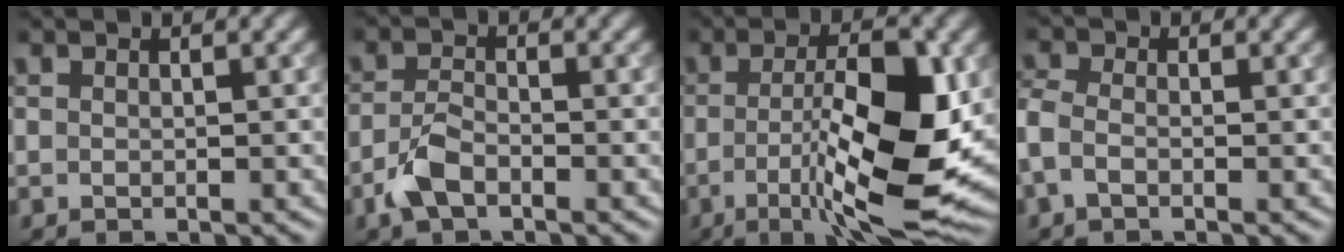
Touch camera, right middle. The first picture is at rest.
{"total": 2.9, "force": [-1.7, 1.3, 1.9], "torque": [-0.046, 0.001, -0.041]}
{"total": 11.4, "force": [-1.5, 3.3, 10.9], "torque": [-0.175, -0.011, -0.022]}
{"total": 2.2, "force": [-1.0, 1.2, 1.6], "torque": [-0.043, 0.001, -0.033]}